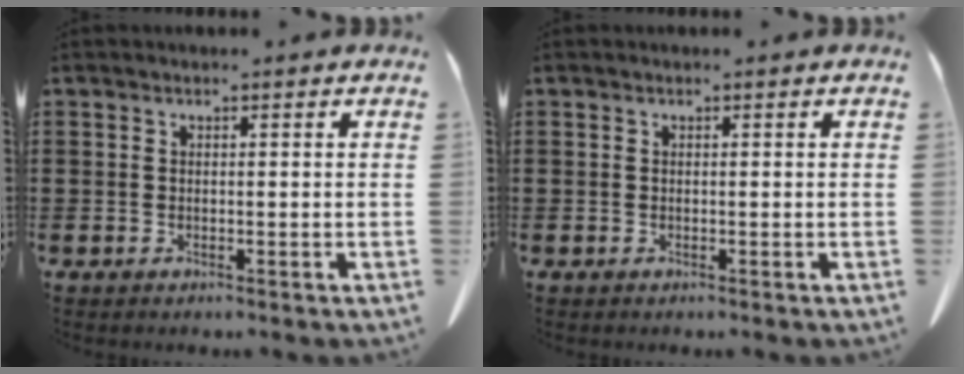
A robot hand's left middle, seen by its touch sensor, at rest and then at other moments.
{"total": 0.0}